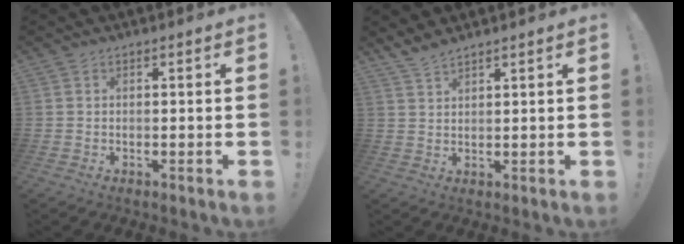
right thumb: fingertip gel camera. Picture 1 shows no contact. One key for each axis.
{"total": 3.1, "fx": 2.9, "fy": 0.3, "fz": 1.2, "tx": -0.027, "ty": -0.015, "tz": 0.054}